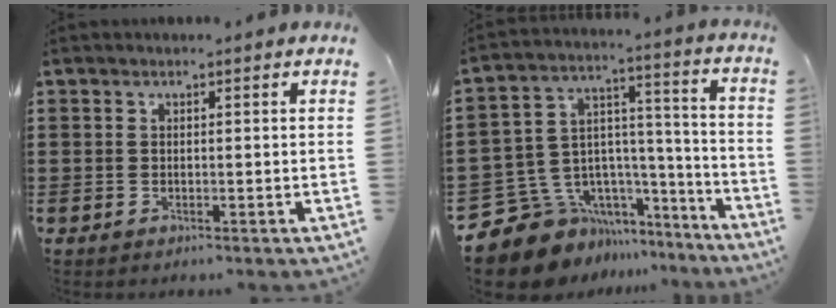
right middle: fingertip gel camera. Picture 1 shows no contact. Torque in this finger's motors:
{"motor_torque": [2.14, 0.00, 0.33, 0.01]}